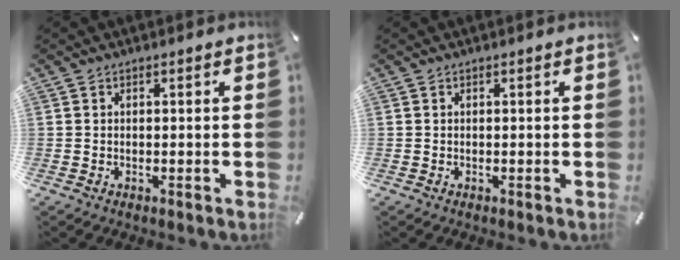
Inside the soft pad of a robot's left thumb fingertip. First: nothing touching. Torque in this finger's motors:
{"motor_torque": [-0.02, 0.00, 0.00, 0.00, 0.00]}